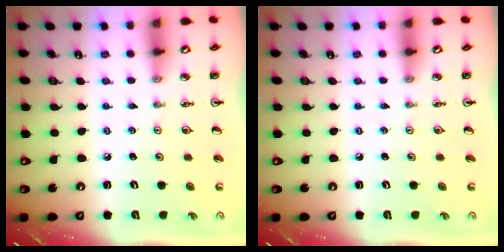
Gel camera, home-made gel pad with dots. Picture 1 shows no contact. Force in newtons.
{"total": 0.0}